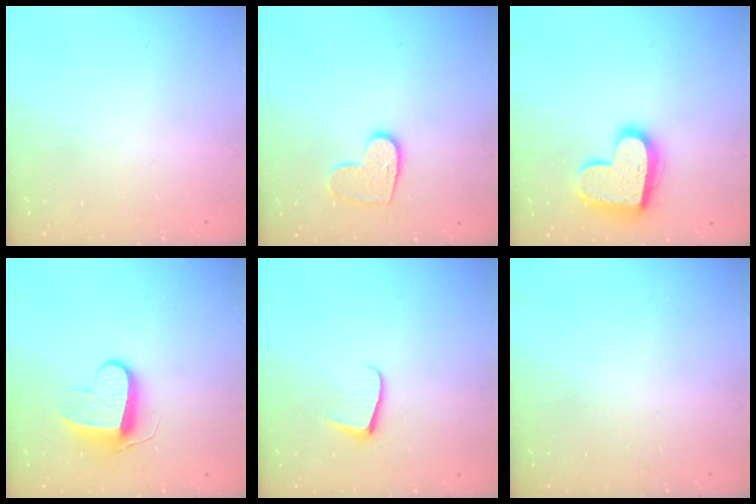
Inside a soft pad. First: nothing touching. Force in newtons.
{"total": 9.3, "press": 9.3, "slide": 0.4}
{"total": 16.3, "press": 16.3, "slide": 1.3}
{"total": 9.1, "press": 9.1, "slide": 0.3}
{"total": 5.7, "press": 5.7, "slide": 0.6}
{"total": 0.0}